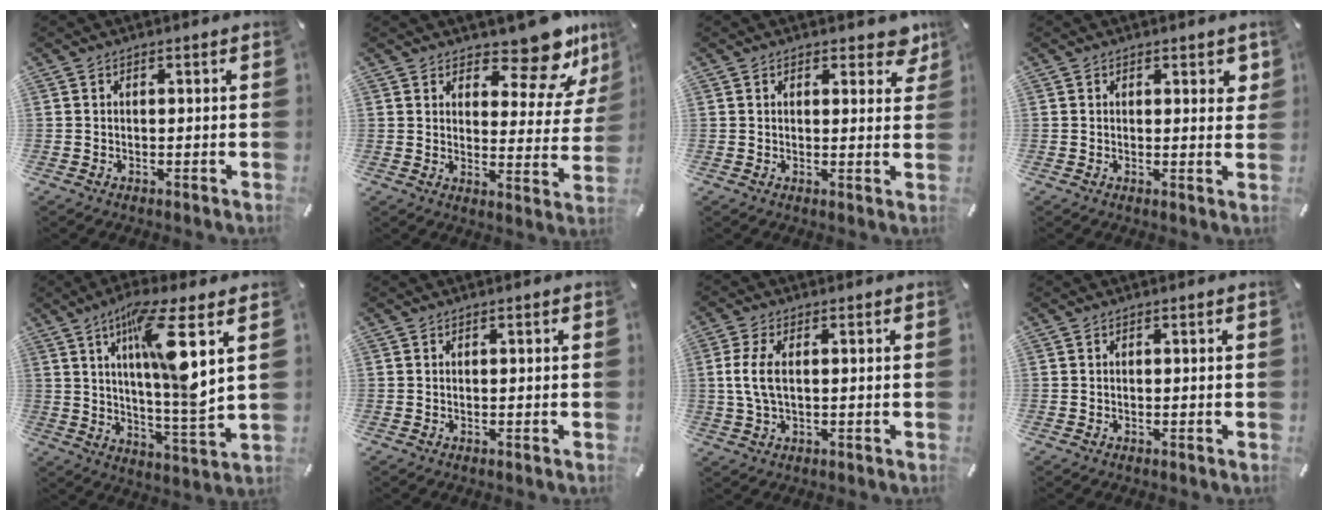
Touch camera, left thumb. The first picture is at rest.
{"total": 13.5, "force": [10.7, 5.0, 6.5], "torque": [-0.072, -0.097, 0.179]}
{"total": 4.3, "force": [2.9, 2.3, 2.3], "torque": [-0.021, -0.012, 0.046]}
{"total": 2.3, "force": [1.3, 1.3, 1.3], "torque": [-0.005, -0.004, 0.017]}
{"total": 15.6, "force": [6.4, 1.8, 14.1], "torque": [-0.233, -0.038, 0.088]}
{"total": 0.0}
{"total": 5.9, "force": [0.6, 2.7, 5.2], "torque": [-0.121, 0.001, 0.006]}
{"total": 0.0}